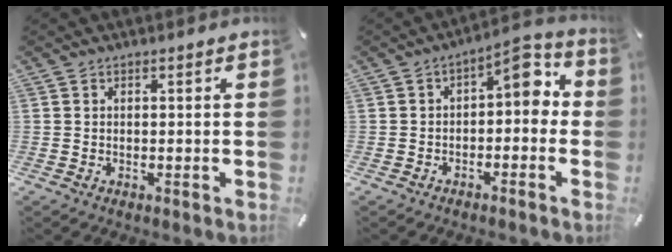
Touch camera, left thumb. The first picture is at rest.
{"total": 6.5, "force": [1.1, 3.3, 5.5], "torque": [-0.071, -0.015, 0.005]}